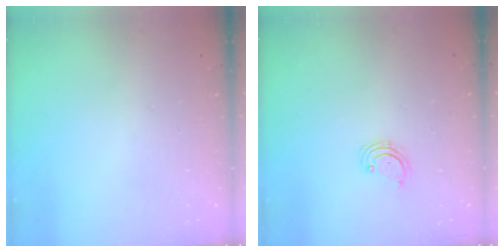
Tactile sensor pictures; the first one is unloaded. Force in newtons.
{"total": 2.3, "press": 2.3, "slide": 0.5}